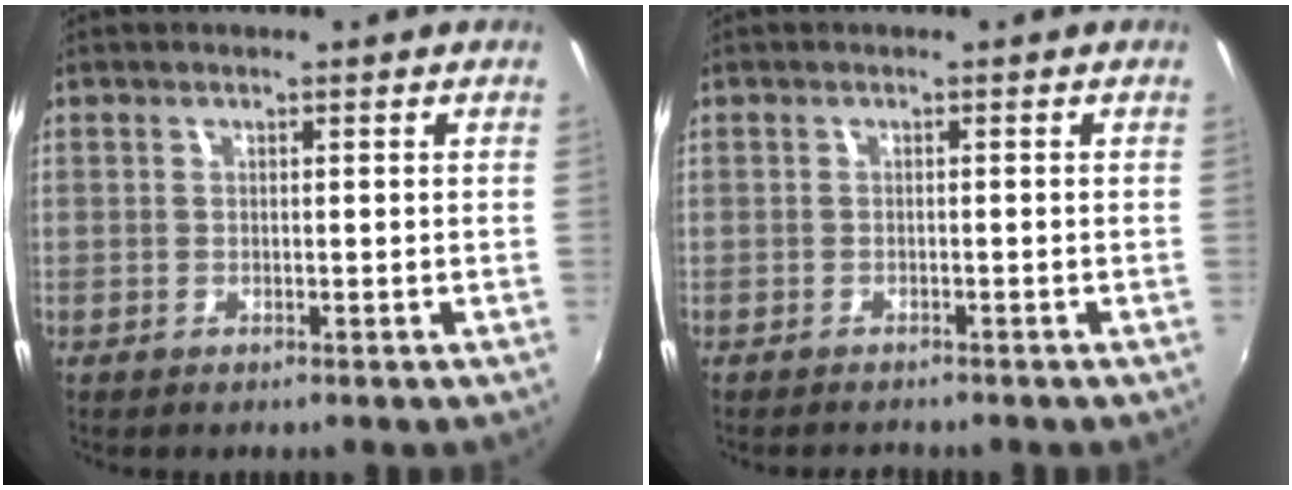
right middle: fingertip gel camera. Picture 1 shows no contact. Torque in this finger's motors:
{"motor_torque": [-0.19, -0.20, 0.07, 0.00]}